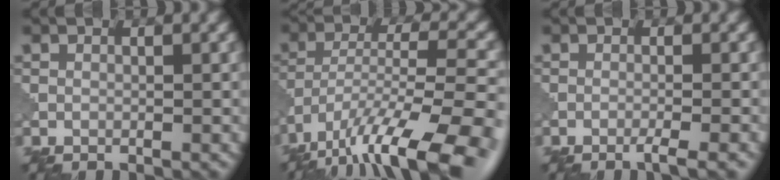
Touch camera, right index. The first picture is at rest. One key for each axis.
{"total": 13.9, "fx": -9.5, "fy": 3.9, "fz": 9.3, "tx": -0.177, "ty": -0.008, "tz": -0.151}
{"total": 2.2, "fx": -1.2, "fy": 0.3, "fz": 1.8, "tx": -0.021, "ty": 0.002, "tz": -0.028}